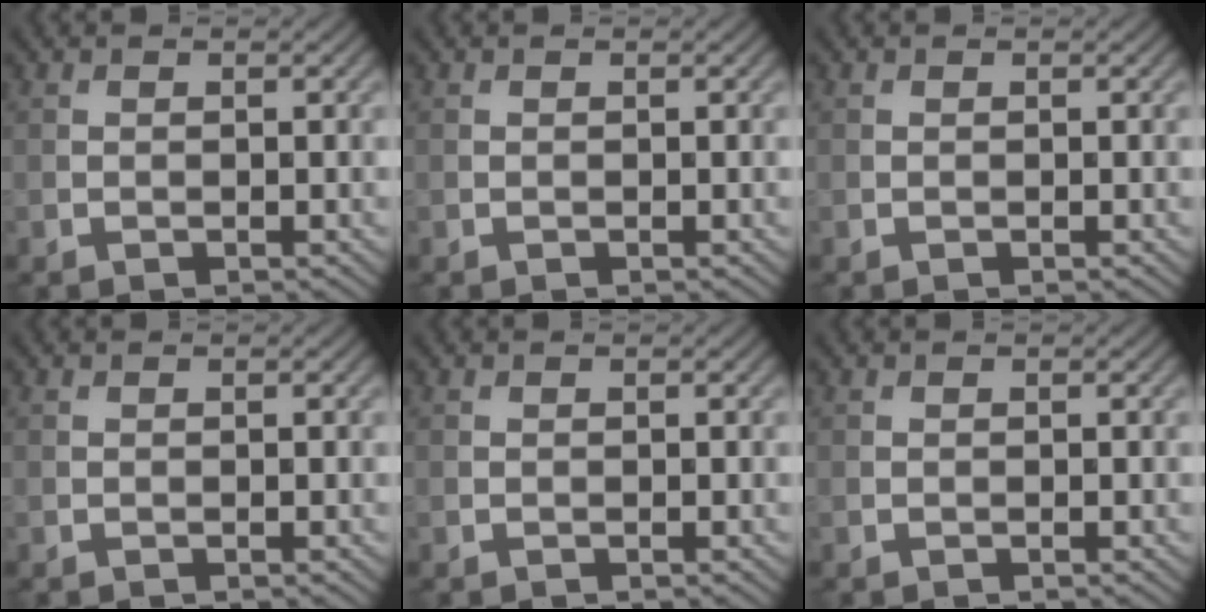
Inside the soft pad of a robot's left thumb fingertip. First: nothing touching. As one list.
[{"total": 0.0}, {"total": 0.0}, {"total": 0.0}, {"total": 0.0}, {"total": 0.0}]